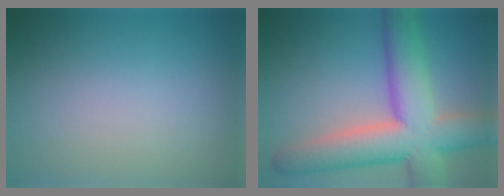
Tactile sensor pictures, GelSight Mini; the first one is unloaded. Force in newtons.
{"total": 11.3, "press": 11.3, "slide": 0.9}